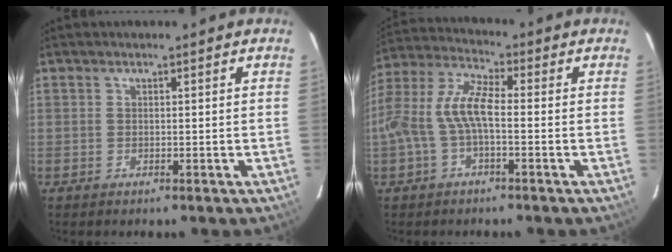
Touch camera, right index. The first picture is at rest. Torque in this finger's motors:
{"motor_torque": [0.48, -0.03, 0.60, 0.18]}